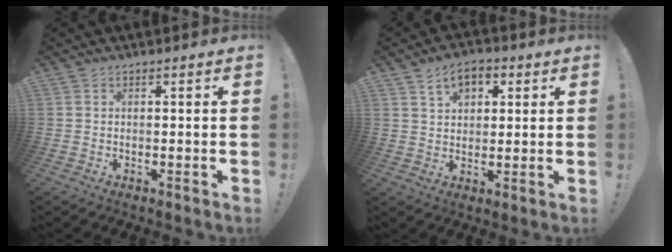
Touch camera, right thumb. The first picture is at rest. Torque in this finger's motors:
{"motor_torque": [0.00, 0.02, 0.17, 0.28, 0.00]}